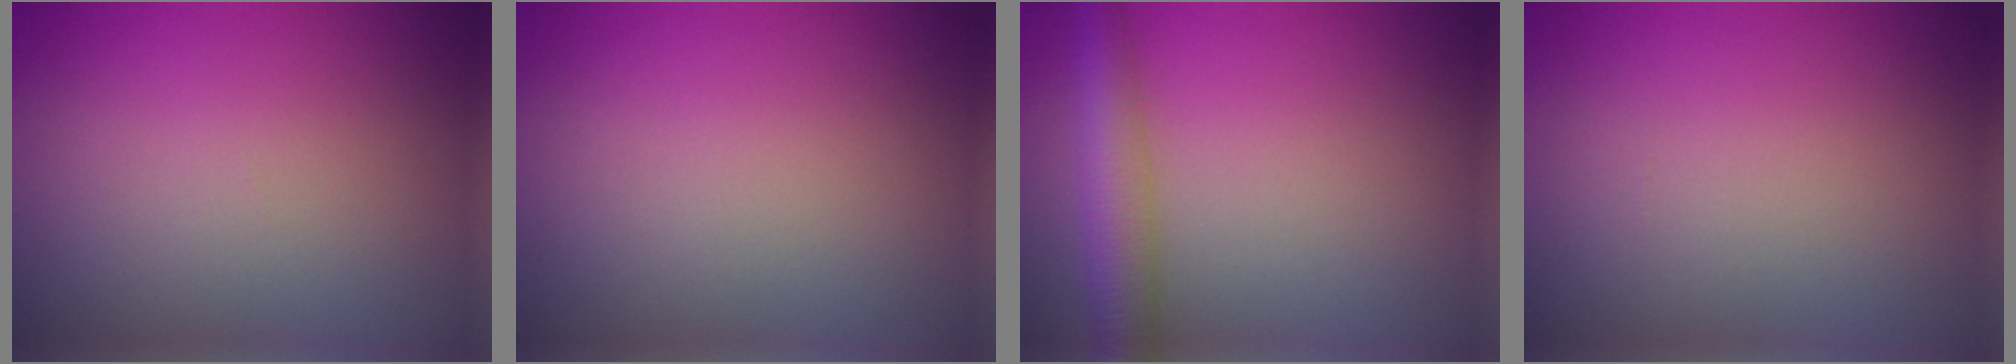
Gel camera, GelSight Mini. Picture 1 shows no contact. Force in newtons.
{"total": 0.0}
{"total": 5.3, "press": 5.3, "slide": 0.2}
{"total": 0.0}